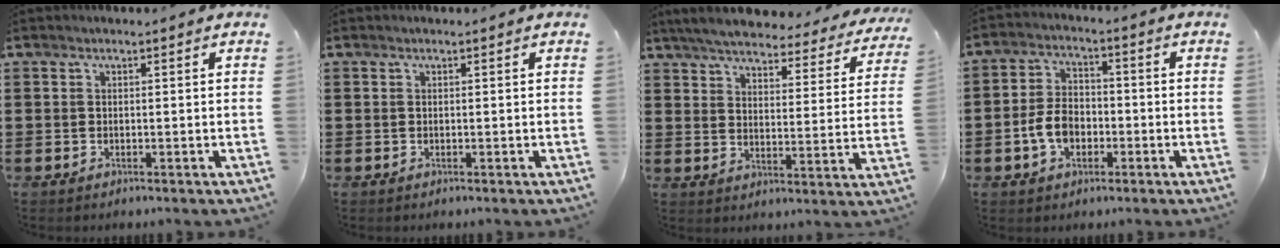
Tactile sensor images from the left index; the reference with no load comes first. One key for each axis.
{"total": 0.0}
{"total": 5.3, "fx": 5.1, "fy": 0.4, "fz": 1.4, "tx": -0.054, "ty": -0.037, "tz": 0.085}
{"total": 6.2, "fx": -2.1, "fy": 4.1, "fz": 4.1, "tx": -0.103, "ty": 0.004, "tz": -0.046}